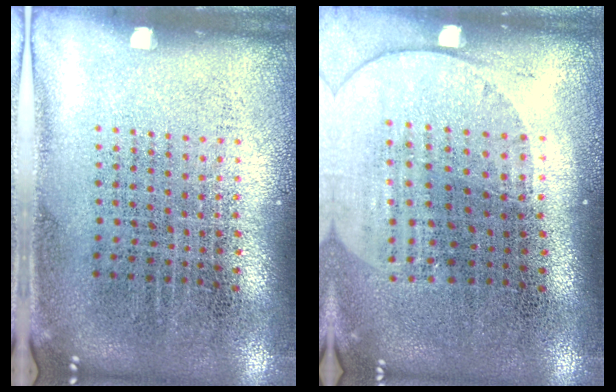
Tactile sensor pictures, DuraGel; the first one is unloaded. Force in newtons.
{"total": 1.7, "press": 1.5, "slide": 0.7}